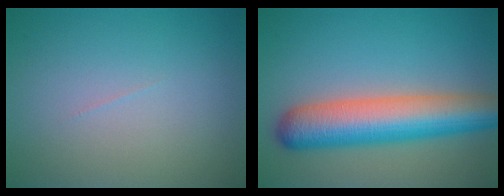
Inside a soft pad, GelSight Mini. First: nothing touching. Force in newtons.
{"total": 8.9, "press": 8.8, "slide": 0.3}